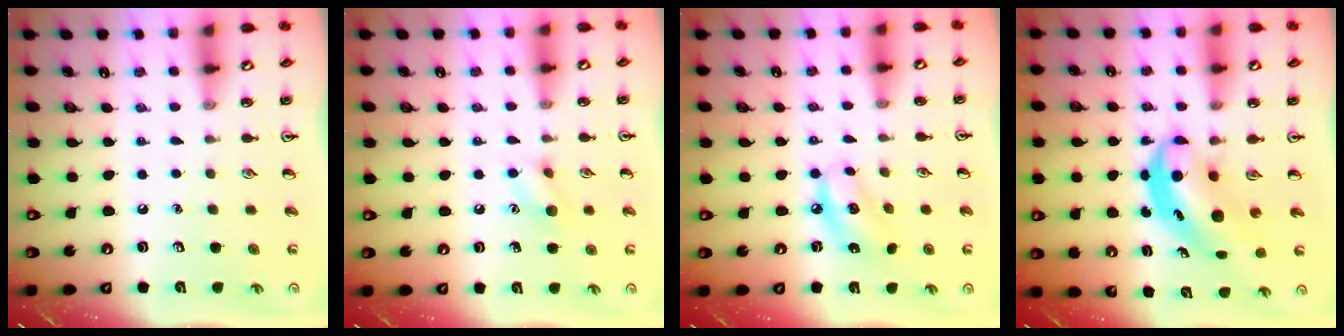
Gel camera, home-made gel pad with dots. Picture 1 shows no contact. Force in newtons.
{"total": 7.5, "press": 7.3, "slide": 1.3}
{"total": 7.5, "press": 7.3, "slide": 1.6}
{"total": 5.3, "press": 5.2, "slide": 1.3}